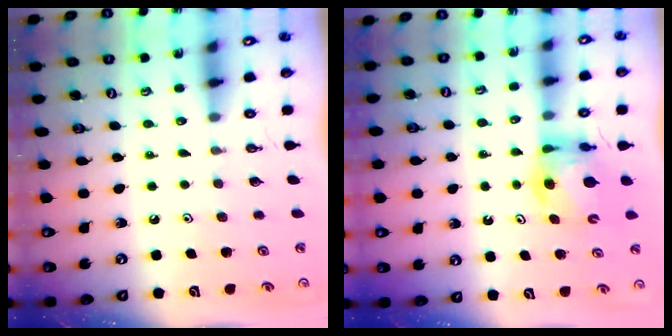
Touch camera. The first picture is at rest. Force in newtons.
{"total": 5.6, "press": 5.6, "slide": 0.5}